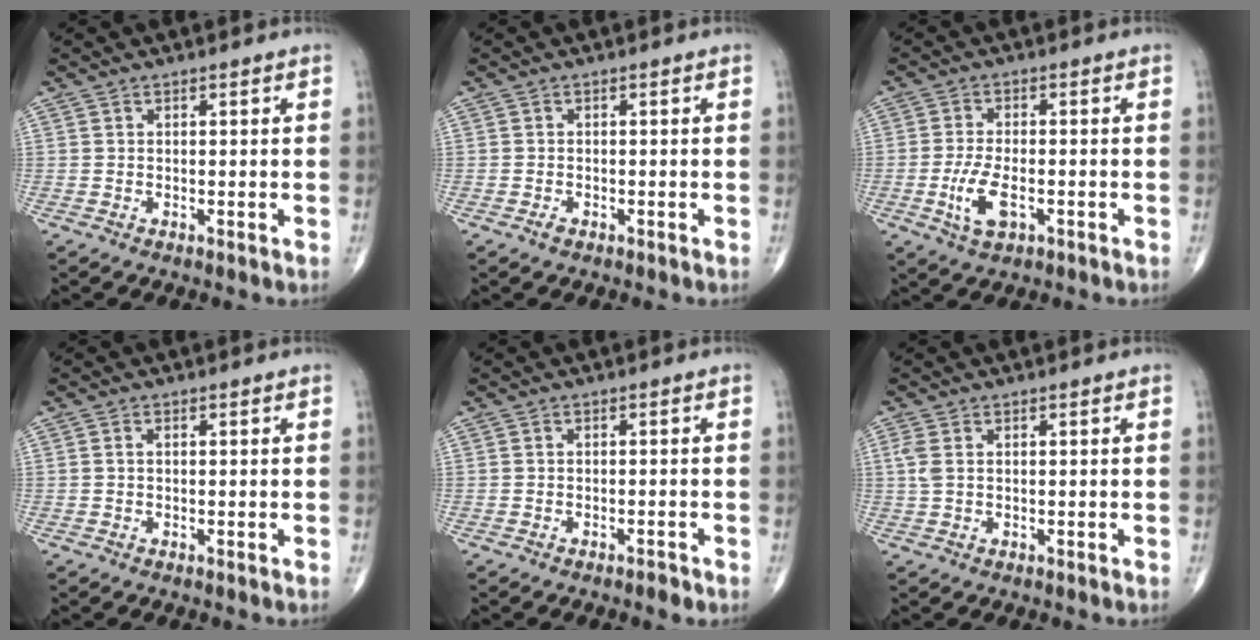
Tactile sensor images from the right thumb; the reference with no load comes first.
{"total": 1.0, "force": [-0.6, 0.6, 0.5], "torque": [-0.009, 0.001, -0.012]}
{"total": 6.5, "force": [-2.1, 3.0, 5.4], "torque": [-0.109, 0.003, -0.036]}
{"total": 0.6, "force": [0.0, 0.4, 0.5], "torque": [-0.009, 0.000, -0.003]}
{"total": 1.3, "force": [-1.0, 0.5, 0.7], "torque": [-0.011, 0.005, -0.015]}
{"total": 2.4, "force": [0.5, 1.2, 2.0], "torque": [-0.062, 0.010, 0.016]}